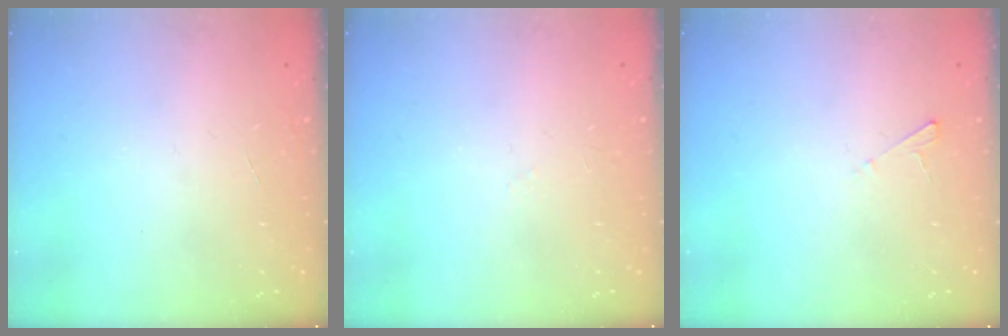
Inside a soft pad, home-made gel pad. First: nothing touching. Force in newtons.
{"total": 2.6, "press": 2.5, "slide": 0.5}
{"total": 2.0, "press": 2.0, "slide": 0.2}